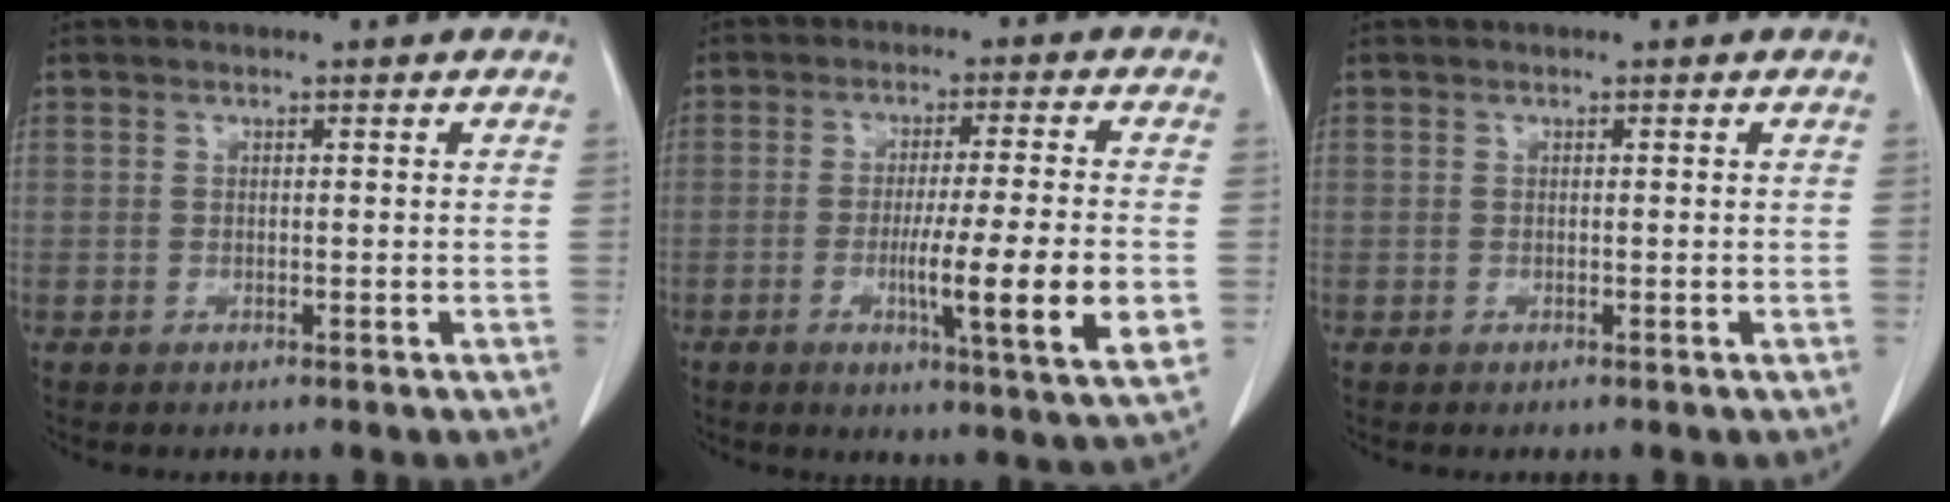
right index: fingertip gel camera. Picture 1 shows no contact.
{"total": 13.0, "force": [-2.6, -0.5, 12.7], "torque": [-0.194, -0.027, -0.042]}
{"total": 0.0}